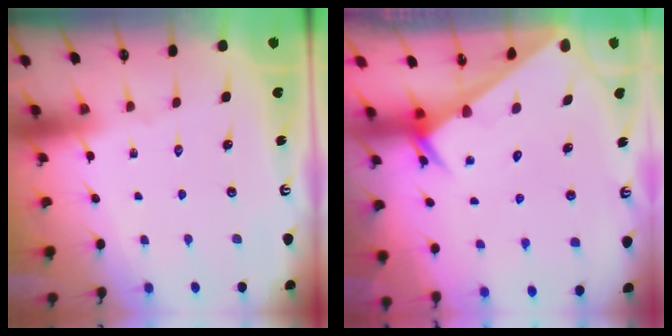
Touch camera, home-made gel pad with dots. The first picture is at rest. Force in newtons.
{"total": 2.4, "press": 2.4, "slide": 0.0}